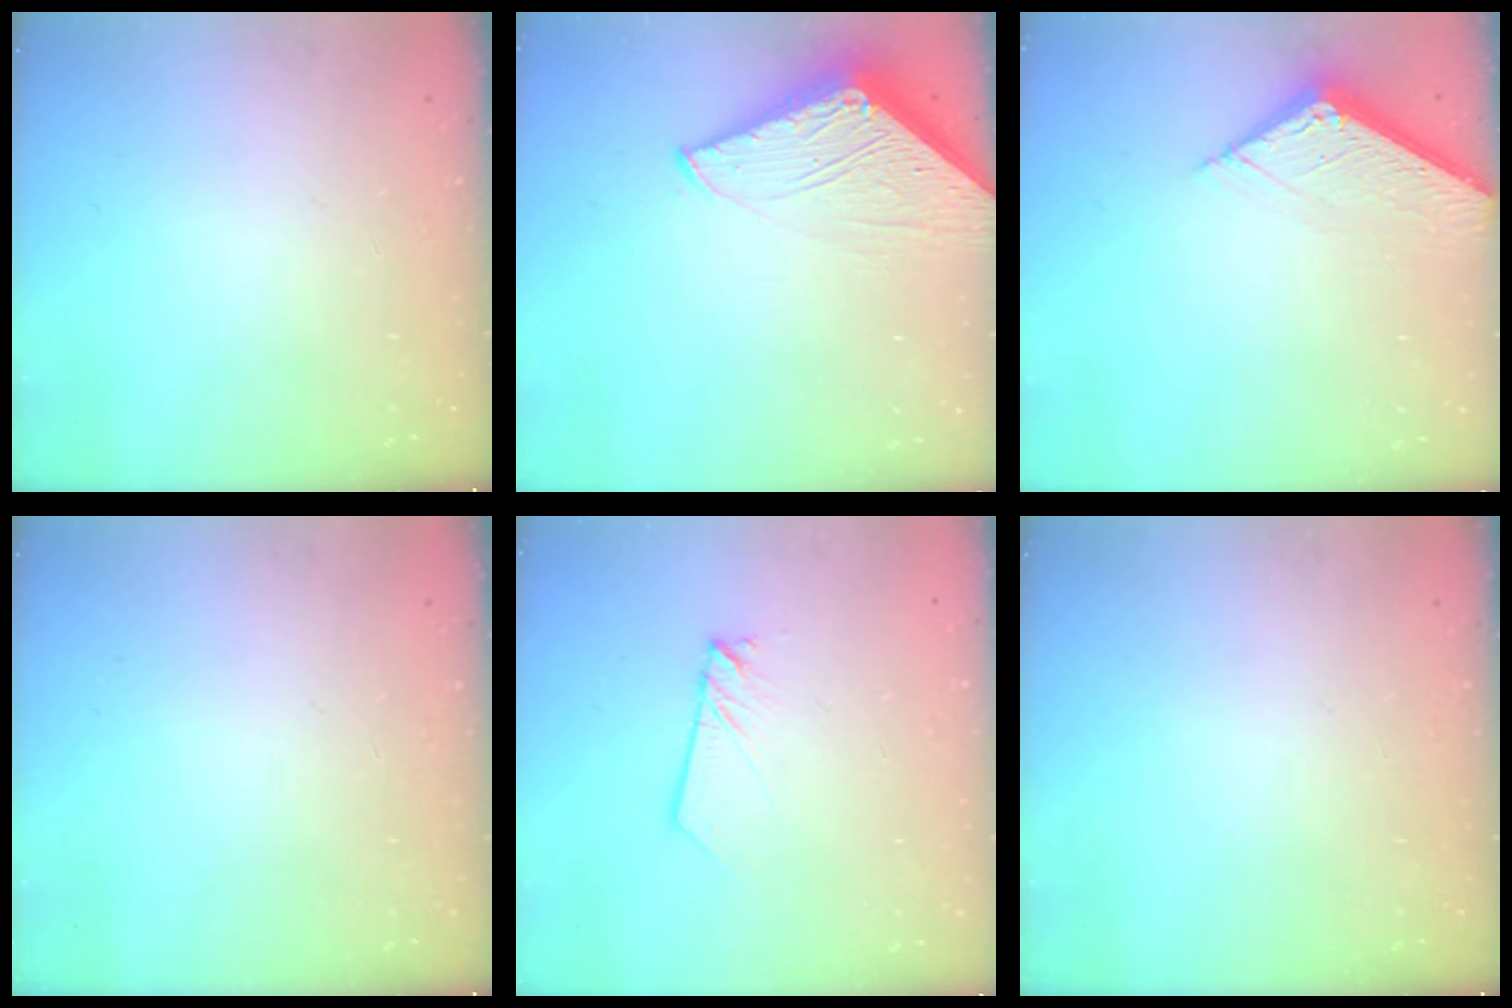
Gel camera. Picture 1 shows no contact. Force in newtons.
{"total": 5.6, "press": 5.6, "slide": 0.5}
{"total": 7.9, "press": 7.9, "slide": 0.4}
{"total": 0.0}
{"total": 2.2, "press": 2.2, "slide": 0.1}
{"total": 0.0}